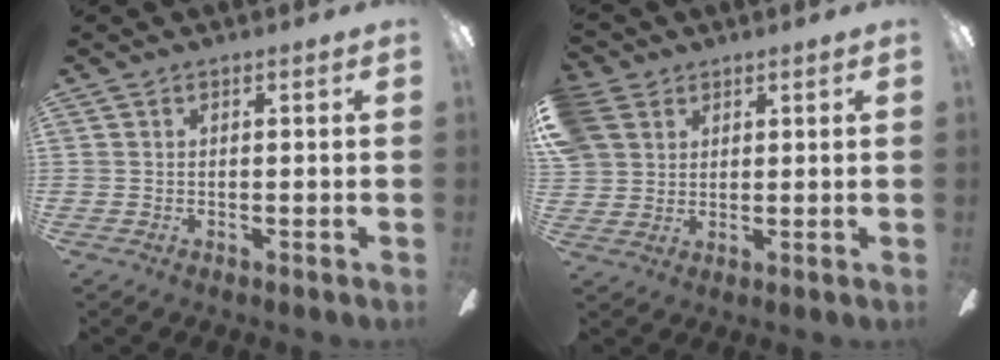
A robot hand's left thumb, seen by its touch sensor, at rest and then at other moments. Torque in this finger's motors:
{"motor_torque": [1.39, 1.41, 1.38, -1.38, 0.21]}